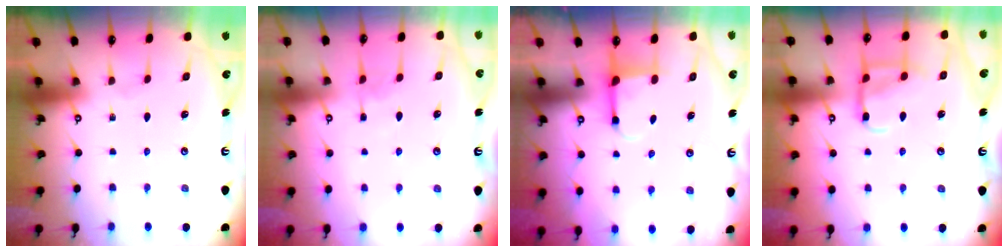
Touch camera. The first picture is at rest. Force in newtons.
{"total": 3.4, "press": 3.3, "slide": 0.6}
{"total": 4.1, "press": 4.0, "slide": 0.6}
{"total": 10.9, "press": 10.9, "slide": 1.0}